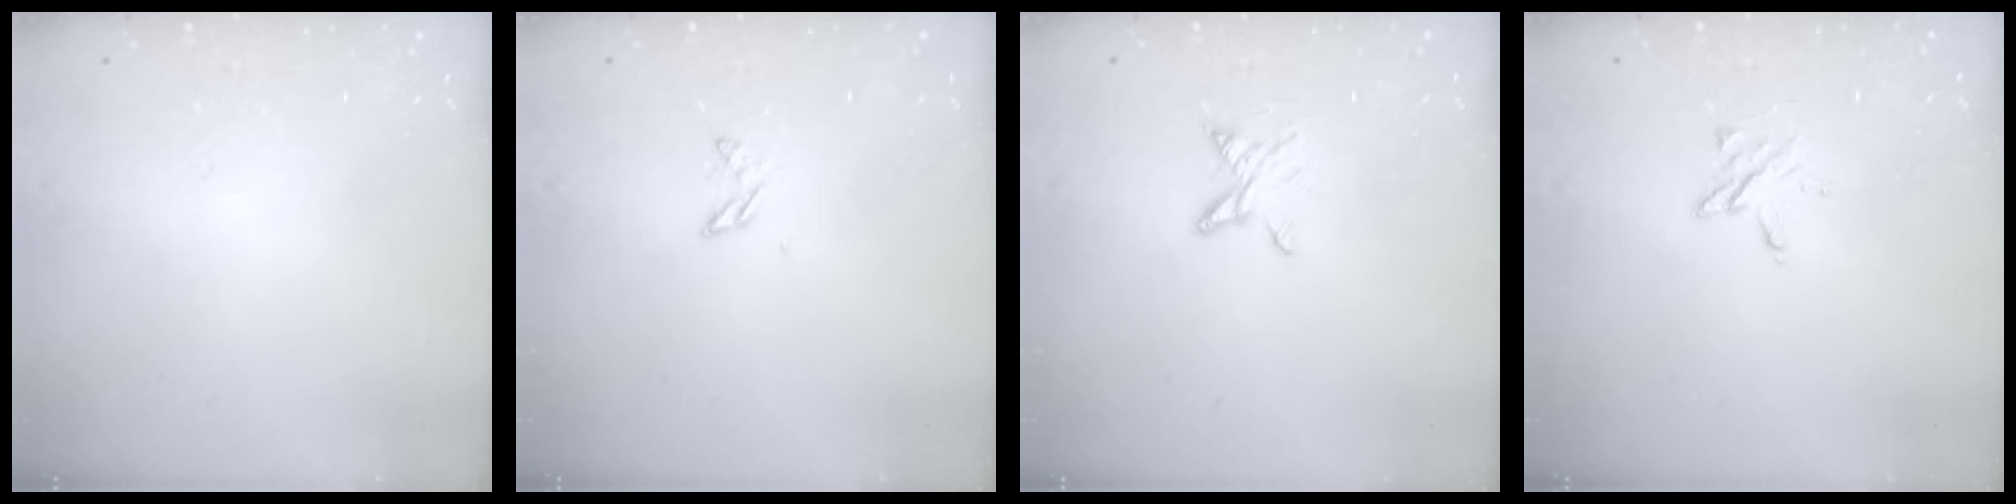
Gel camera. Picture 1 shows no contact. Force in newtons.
{"total": 3.3, "press": 3.3, "slide": 0.4}
{"total": 5.6, "press": 5.6, "slide": 0.8}
{"total": 3.1, "press": 3.0, "slide": 0.3}